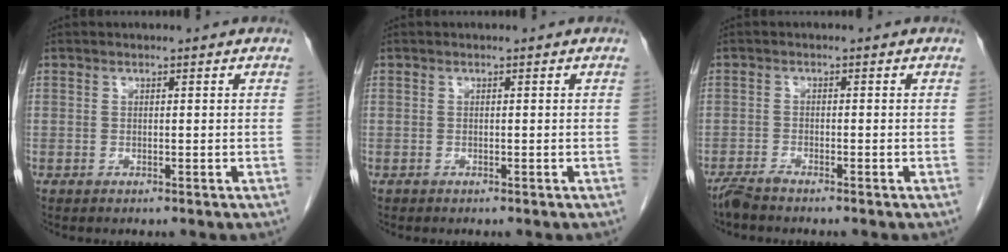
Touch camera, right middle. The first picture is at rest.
{"total": 0.0}
{"total": 2.1, "force": [-1.9, -0.1, 0.8], "torque": [-0.021, -0.006, -0.038]}